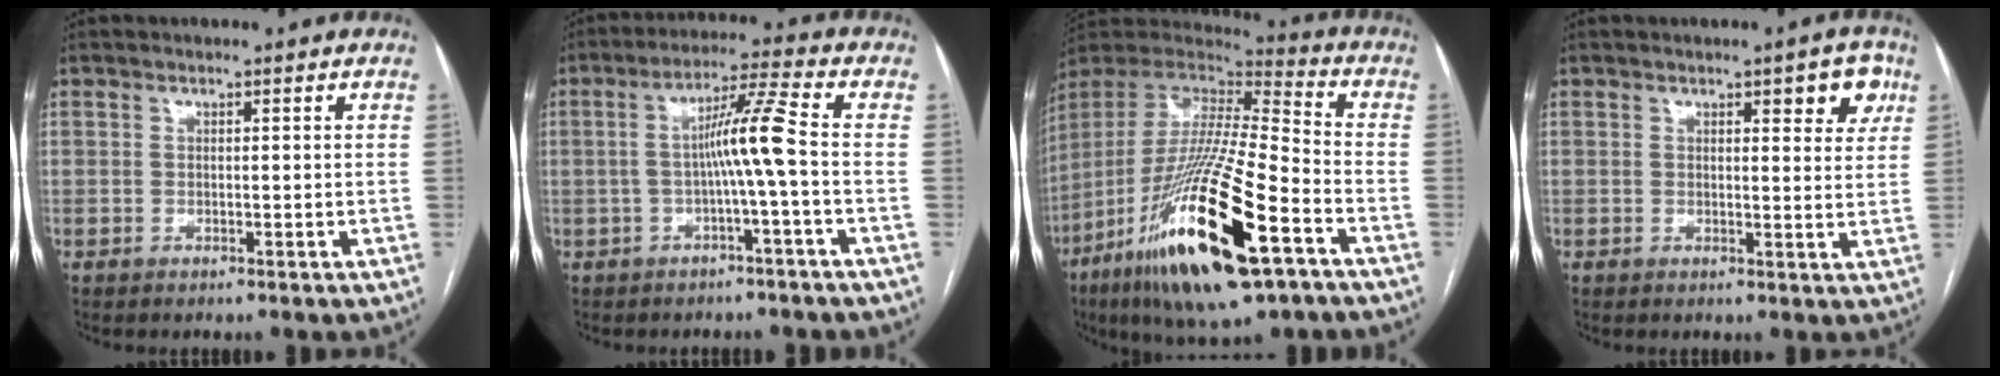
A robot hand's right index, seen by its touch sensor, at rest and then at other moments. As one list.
[{"total": 7.3, "force": [-1.1, -1.1, 7.2], "torque": [-0.127, 0.021, -0.016]}, {"total": 28.0, "force": [-13.2, 5.1, 24.2], "torque": [-0.471, -0.060, -0.237]}, {"total": 4.9, "force": [2.5, 1.5, 4.0], "torque": [-0.043, 0.002, 0.027]}]